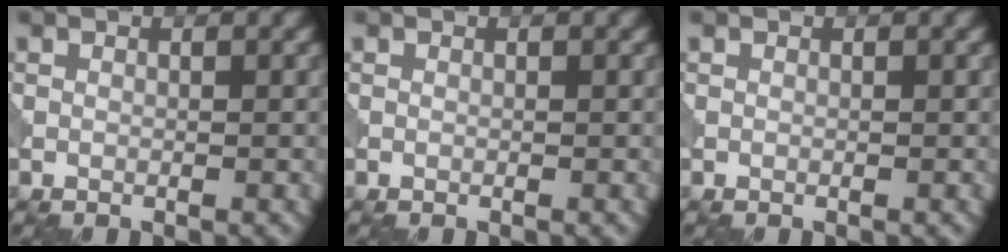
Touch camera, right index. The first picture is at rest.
{"total": 0.0}
{"total": 0.0}